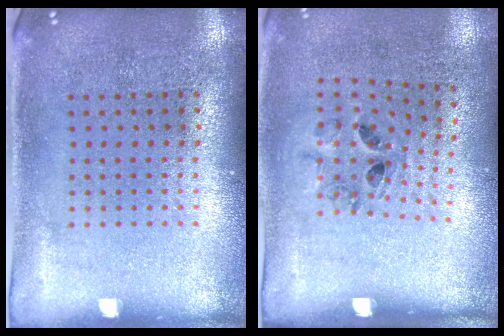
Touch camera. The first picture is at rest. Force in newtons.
{"total": 1.2, "press": 0.8, "slide": 0.9}